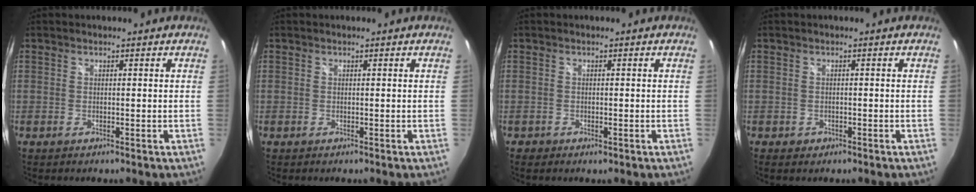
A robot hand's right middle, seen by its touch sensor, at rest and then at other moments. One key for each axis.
{"total": 0.0}
{"total": 1.2, "fx": -0.7, "fy": 0.9, "fz": 0.5, "tx": -0.011, "ty": -0.006, "tz": -0.014}
{"total": 1.6, "fx": -0.7, "fy": 1.4, "fz": 0.4, "tx": -0.011, "ty": -0.004, "tz": -0.008}